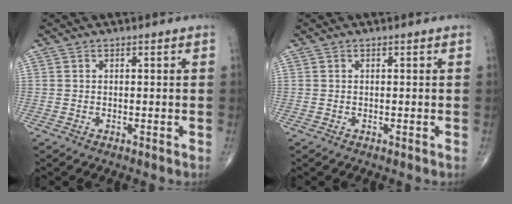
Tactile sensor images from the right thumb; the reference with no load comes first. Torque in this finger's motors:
{"motor_torque": [0.00, 0.00, -0.02, 0.02, 0.00]}